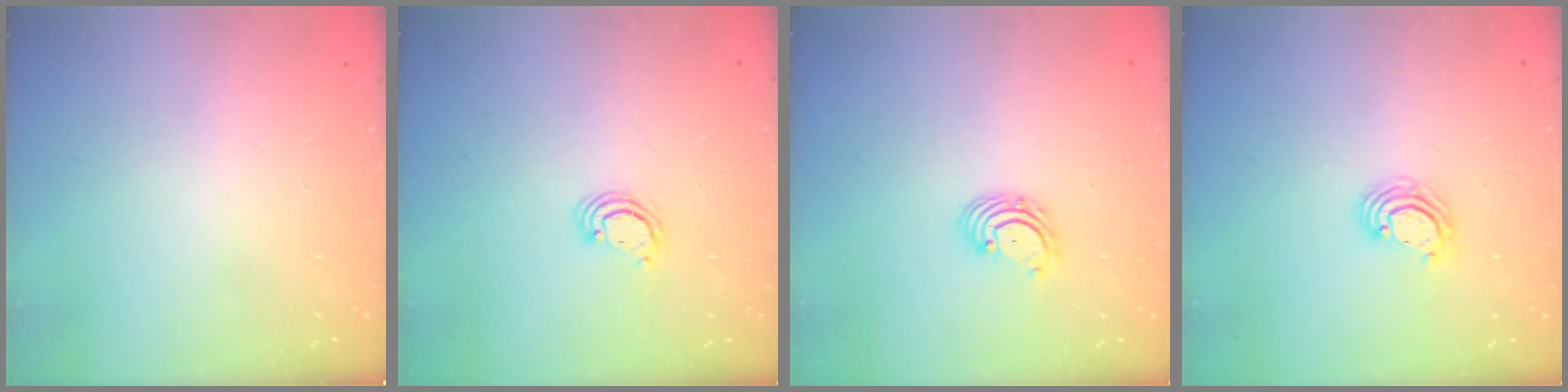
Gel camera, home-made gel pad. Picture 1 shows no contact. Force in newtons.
{"total": 2.6, "press": 2.5, "slide": 0.3}
{"total": 2.9, "press": 2.9, "slide": 0.3}
{"total": 3.5, "press": 3.5, "slide": 0.3}